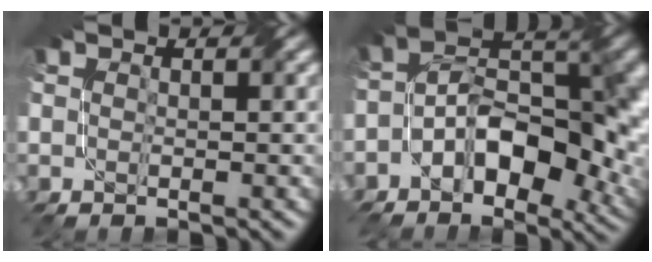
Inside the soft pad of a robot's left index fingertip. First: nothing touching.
{"total": 10.4, "force": [-2.9, 5.4, 8.4], "torque": [-0.119, 0.013, -0.055]}